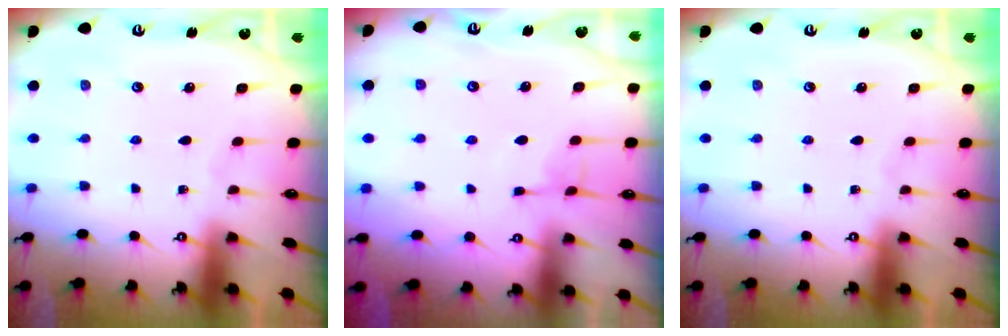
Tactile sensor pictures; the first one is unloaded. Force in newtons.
{"total": 4.7, "press": 4.7, "slide": 0.4}
{"total": 0.0}